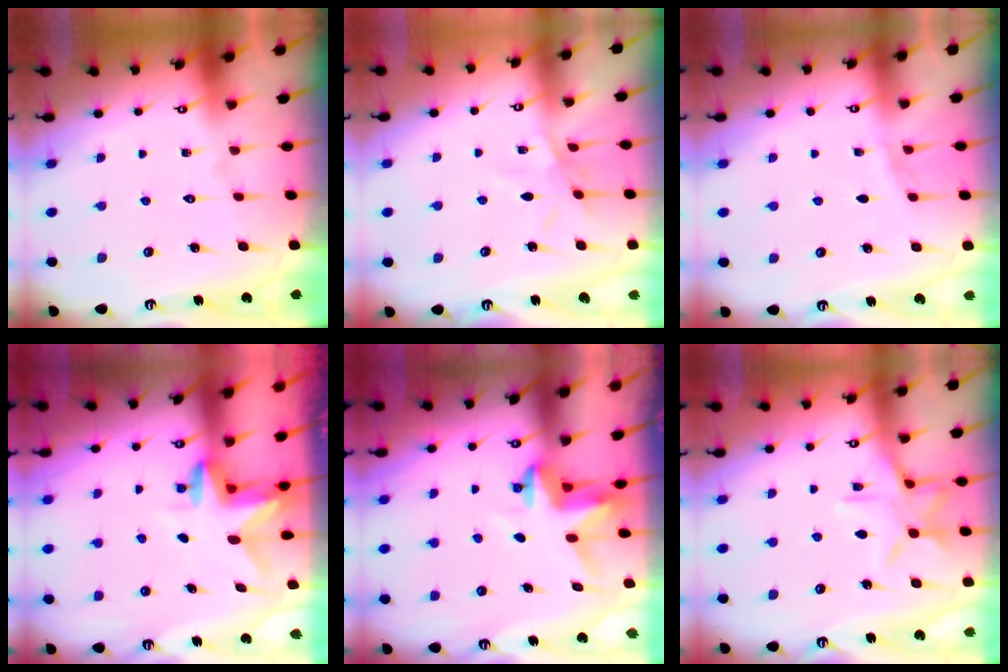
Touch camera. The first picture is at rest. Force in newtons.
{"total": 4.5, "press": 4.5, "slide": 0.6}
{"total": 5.0, "press": 4.2, "slide": 2.7}
{"total": 3.0, "press": 3.0, "slide": 0.3}
{"total": 3.8, "press": 3.8, "slide": 0.3}
{"total": 11.2, "press": 11.1, "slide": 0.6}